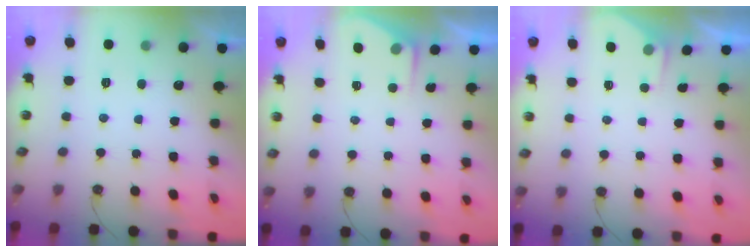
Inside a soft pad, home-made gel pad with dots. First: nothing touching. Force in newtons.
{"total": 2.6, "press": 2.5, "slide": 0.4}
{"total": 1.4, "press": 1.3, "slide": 0.2}